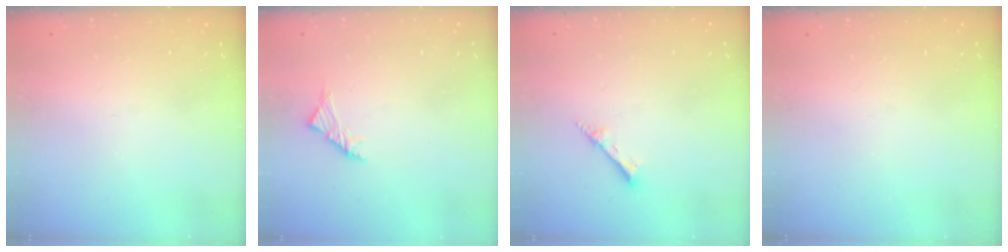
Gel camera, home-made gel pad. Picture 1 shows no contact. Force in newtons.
{"total": 2.8, "press": 2.6, "slide": 0.8}
{"total": 1.7, "press": 1.6, "slide": 0.1}
{"total": 0.0}